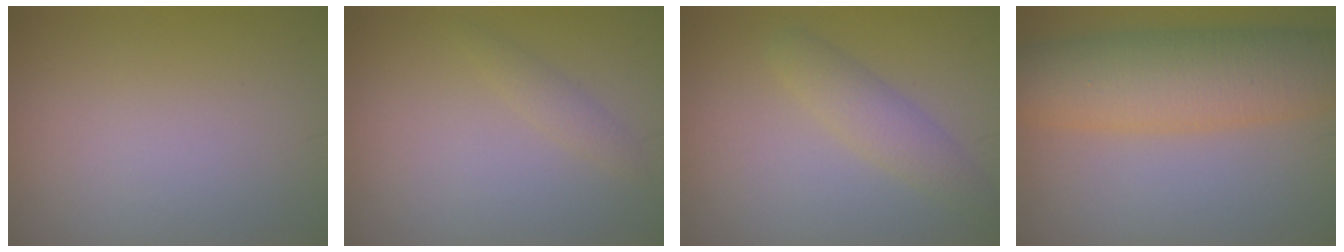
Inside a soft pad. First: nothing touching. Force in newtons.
{"total": 1.1, "press": 1.1, "slide": 0.1}
{"total": 2.5, "press": 2.5, "slide": 0.1}
{"total": 8.8, "press": 8.8, "slide": 0.2}